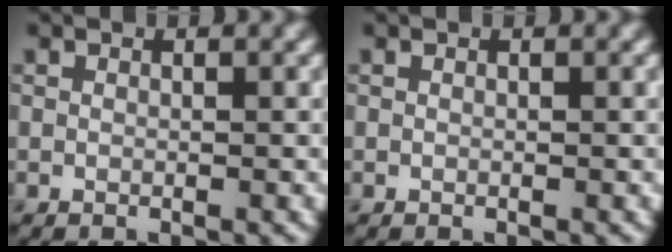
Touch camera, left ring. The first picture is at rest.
{"total": 0.0}